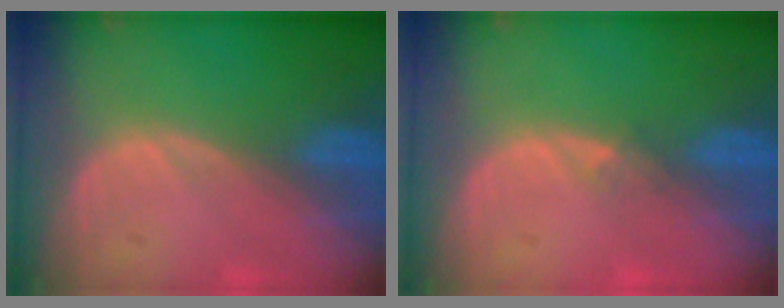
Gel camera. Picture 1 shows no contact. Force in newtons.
{"total": 0.9, "press": 0.7, "slide": 0.6}